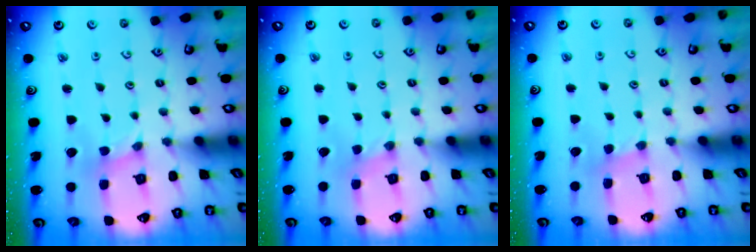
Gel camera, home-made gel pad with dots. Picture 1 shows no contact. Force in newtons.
{"total": 0.8, "press": 0.8, "slide": 0.2}
{"total": 2.3, "press": 2.3, "slide": 0.4}